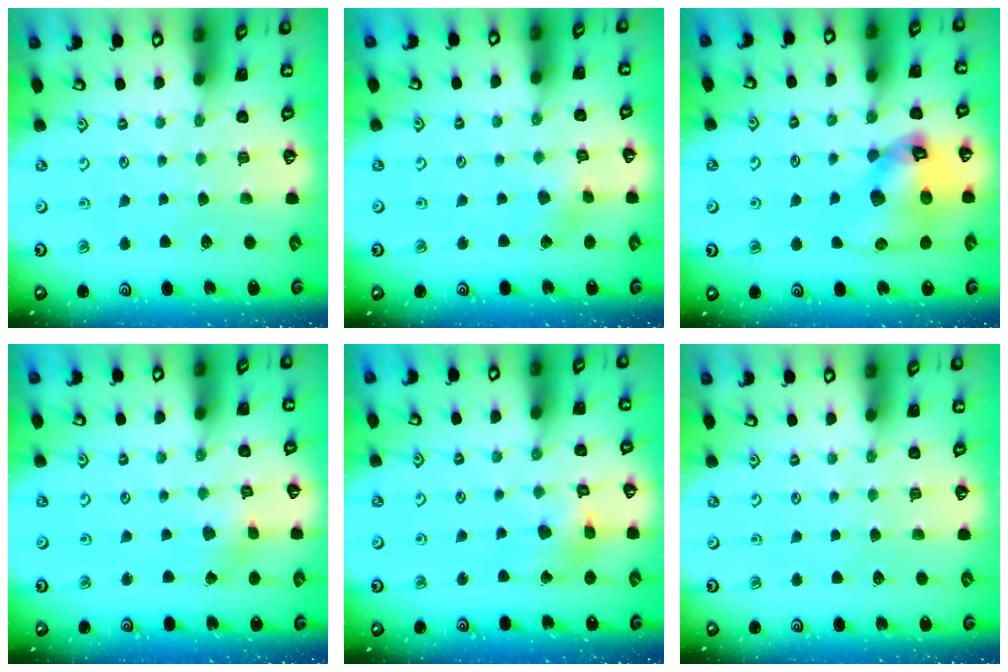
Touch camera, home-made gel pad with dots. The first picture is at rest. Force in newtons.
{"total": 3.1, "press": 3.0, "slide": 0.6}
{"total": 17.4, "press": 17.2, "slide": 2.5}
{"total": 2.4, "press": 2.4, "slide": 0.3}
{"total": 10.1, "press": 10.0, "slide": 1.4}
{"total": 0.0}